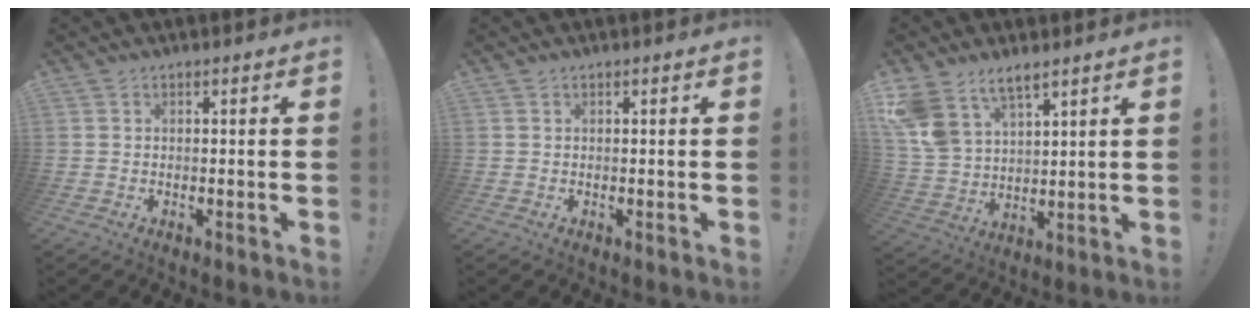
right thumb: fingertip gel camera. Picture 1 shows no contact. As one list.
[{"total": 0.0}, {"total": 10.9, "force": [7.8, 5.8, 5.0], "torque": [-0.112, -0.042, 0.156]}]